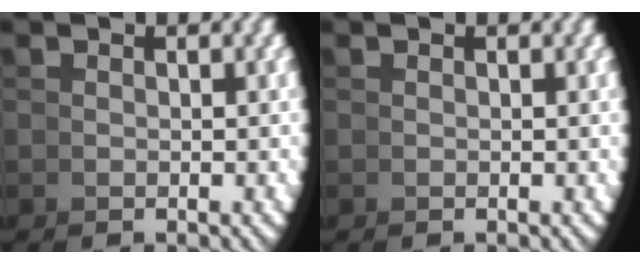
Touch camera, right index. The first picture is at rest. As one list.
[{"total": 0.0}]